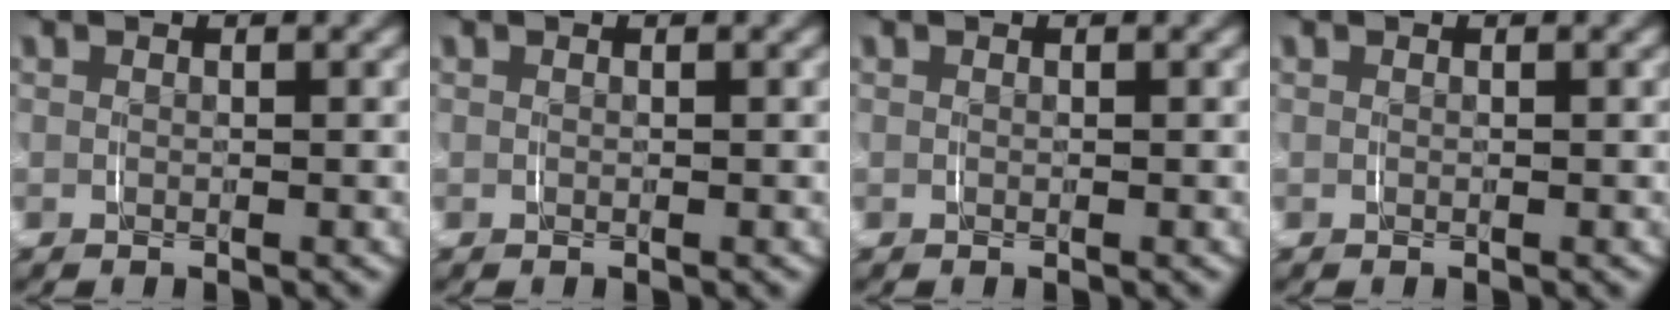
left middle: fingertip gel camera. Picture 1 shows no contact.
{"total": 0.0}
{"total": 0.0}
{"total": 0.0}